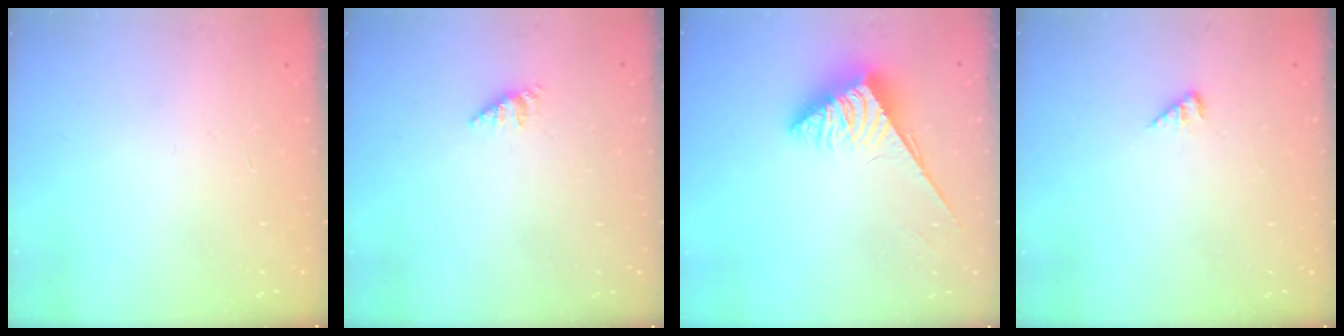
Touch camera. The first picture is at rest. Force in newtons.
{"total": 2.6, "press": 2.6, "slide": 0.3}
{"total": 3.7, "press": 3.6, "slide": 0.6}
{"total": 2.7, "press": 2.7, "slide": 0.4}